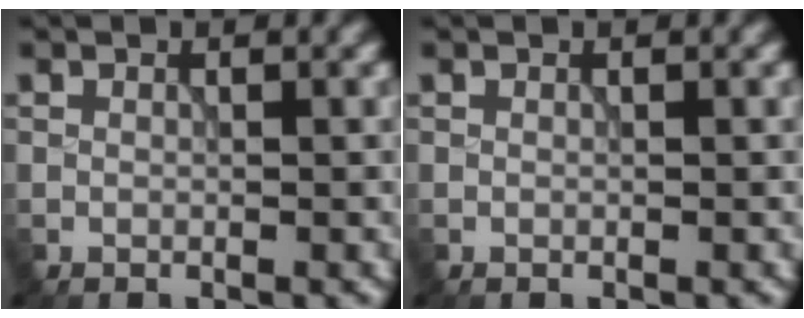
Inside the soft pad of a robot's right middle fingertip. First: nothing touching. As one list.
[{"total": 0.0}]